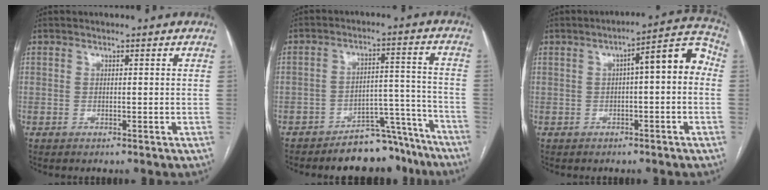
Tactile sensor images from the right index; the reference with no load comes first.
{"total": 10.1, "force": [-9.2, 3.8, 1.8], "torque": [0.009, 0.055, -0.137]}
{"total": 8.0, "force": [0.4, 1.9, 7.7], "torque": [-0.098, 0.039, 0.000]}